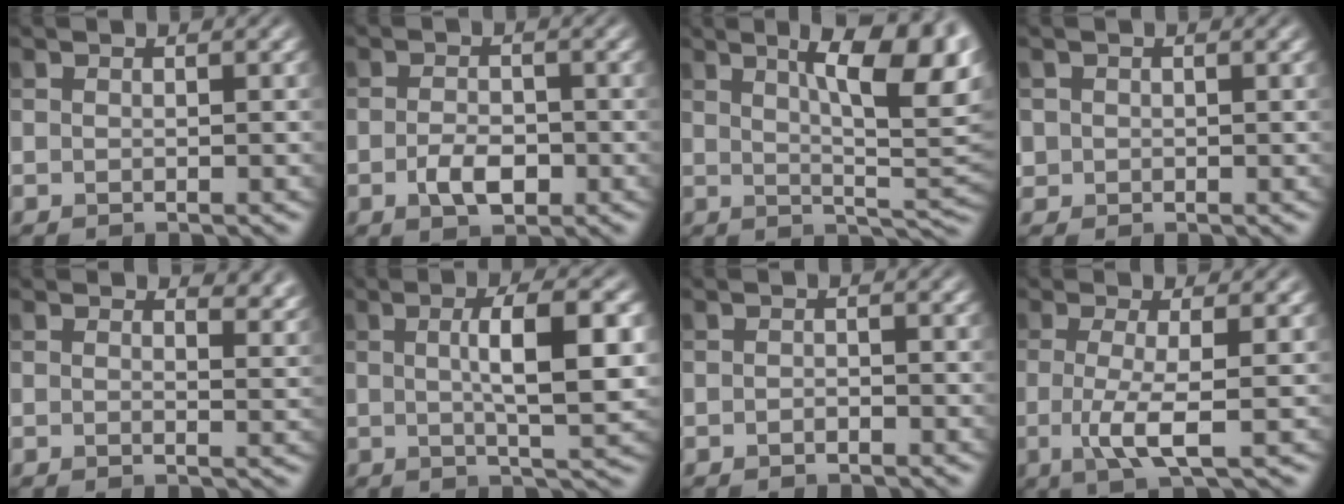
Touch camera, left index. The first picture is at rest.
{"total": 2.8, "force": [-1.0, 1.5, 2.2], "torque": [-0.043, -0.003, -0.017]}
{"total": 11.6, "force": [4.7, 3.1, 10.2], "torque": [-0.111, 0.015, 0.068]}
{"total": 1.0, "force": [0.1, 1.0, -0.1], "torque": [0.010, -0.003, -0.001]}
{"total": 2.8, "force": [2.2, 1.1, 1.5], "torque": [-0.022, -0.005, 0.015]}
{"total": 6.9, "force": [0.7, 1.7, 6.6], "torque": [-0.093, 0.007, 0.010]}
{"total": 0.6, "force": [-0.4, 0.2, 0.3], "torque": [-0.005, 0.000, -0.007]}
{"total": 4.2, "force": [-0.6, 0.8, 4.1], "torque": [-0.076, -0.011, -0.013]}